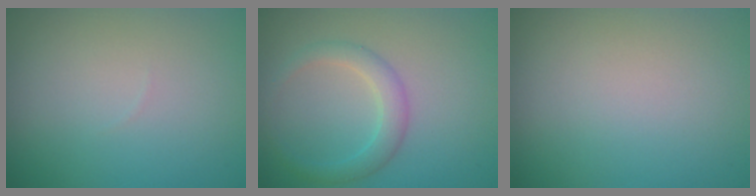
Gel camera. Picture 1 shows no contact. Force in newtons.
{"total": 2.5, "press": 2.5, "slide": 0.1}
{"total": 0.0}